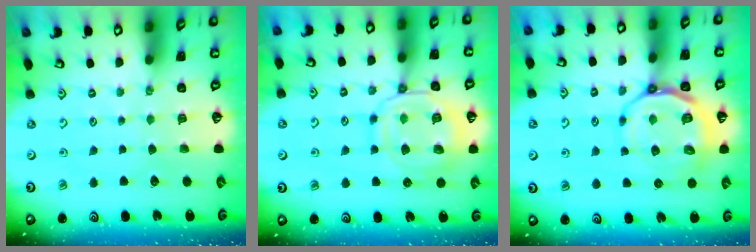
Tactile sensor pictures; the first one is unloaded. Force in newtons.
{"total": 13.9, "press": 13.8, "slide": 1.5}
{"total": 13.5, "press": 13.3, "slide": 2.7}